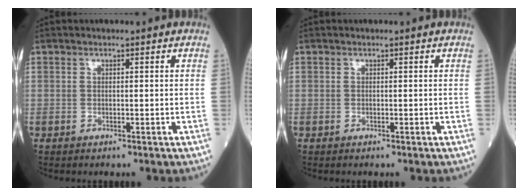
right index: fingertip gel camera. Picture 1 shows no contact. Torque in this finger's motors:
{"motor_torque": [0.00, 0.00, 0.00, -0.01]}